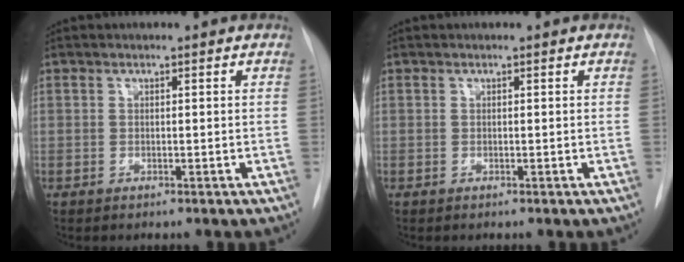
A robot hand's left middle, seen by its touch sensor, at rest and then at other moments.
{"total": 0.0}